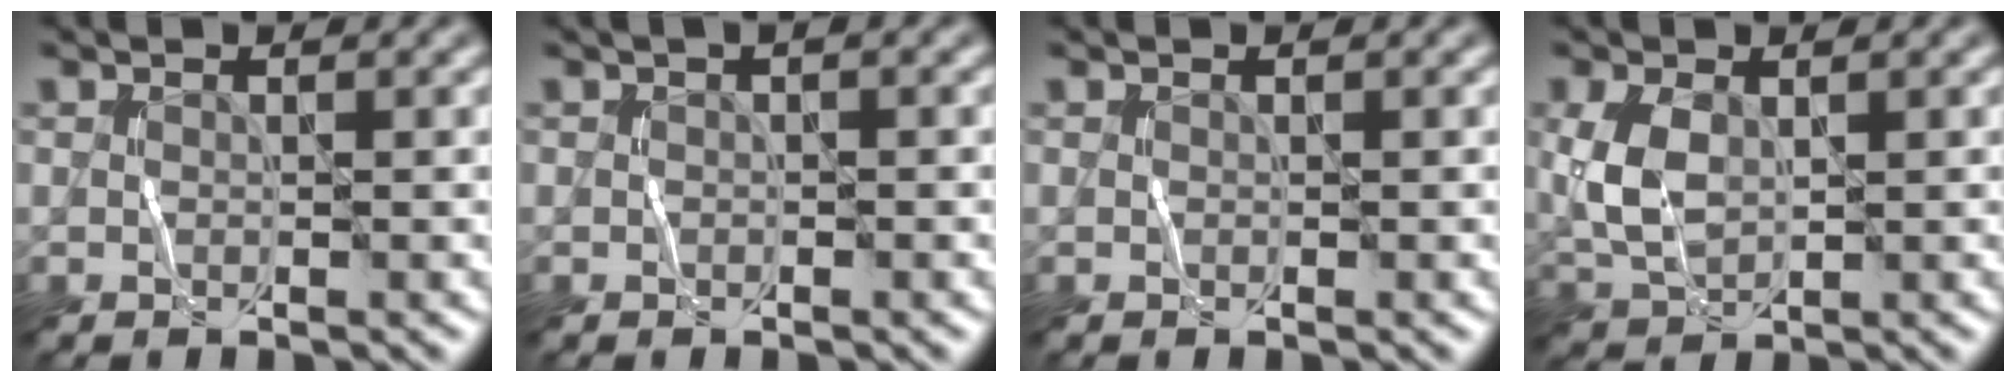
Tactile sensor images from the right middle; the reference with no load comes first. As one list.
[{"total": 0.8, "force": [0.2, 0.3, 0.7], "torque": [-0.011, -0.001, 0.001]}, {"total": 0.0}, {"total": 4.0, "force": [0.6, 2.5, 3.1], "torque": [-0.080, 0.002, 0.019]}]